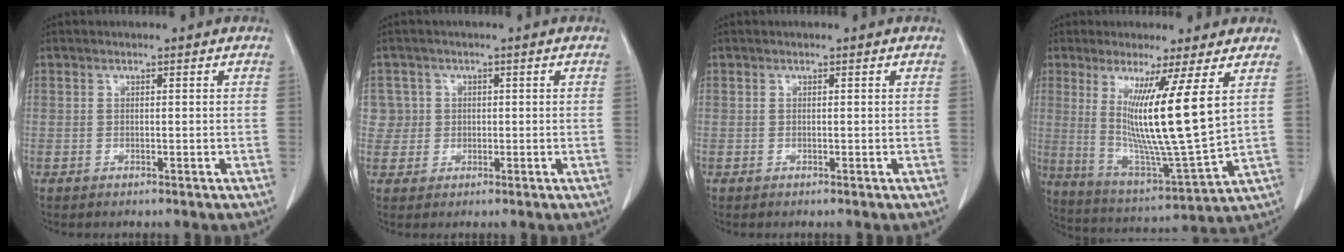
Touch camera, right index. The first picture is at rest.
{"total": 3.6, "force": [0.7, 3.5, -0.3], "torque": [0.026, 0.009, 0.011]}
{"total": 0.0}
{"total": 14.4, "force": [4.2, -0.9, 13.7], "torque": [-0.254, -0.041, 0.076]}